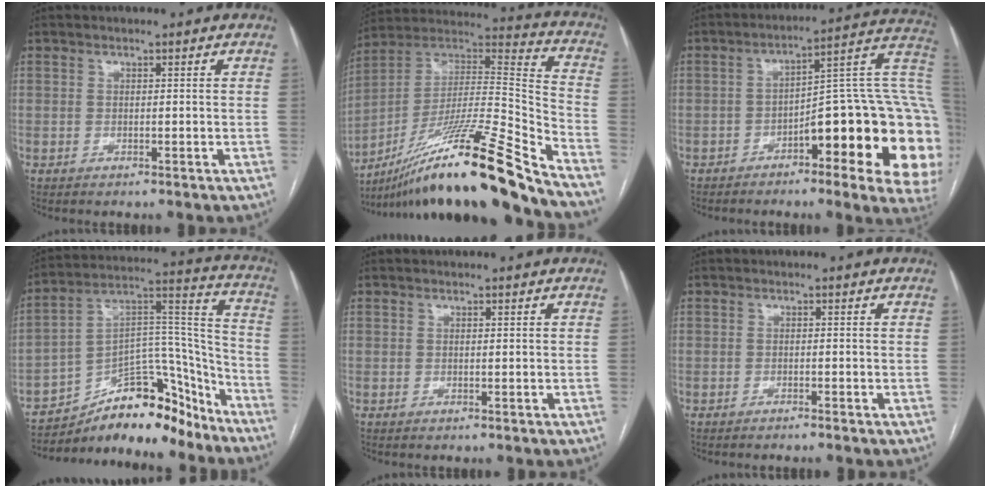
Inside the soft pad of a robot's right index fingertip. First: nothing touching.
{"total": 25.0, "force": [-18.2, -0.7, 17.1], "torque": [-0.275, 0.002, -0.323]}
{"total": 23.7, "force": [-5.1, 5.4, 22.5], "torque": [-0.192, 0.033, -0.061]}
{"total": 19.6, "force": [-15.9, 7.3, 8.8], "torque": [-0.150, 0.060, -0.253]}
{"total": 0.0}
{"total": 1.1, "force": [-1.0, -0.4, 0.5], "torque": [-0.007, 0.003, -0.017]}